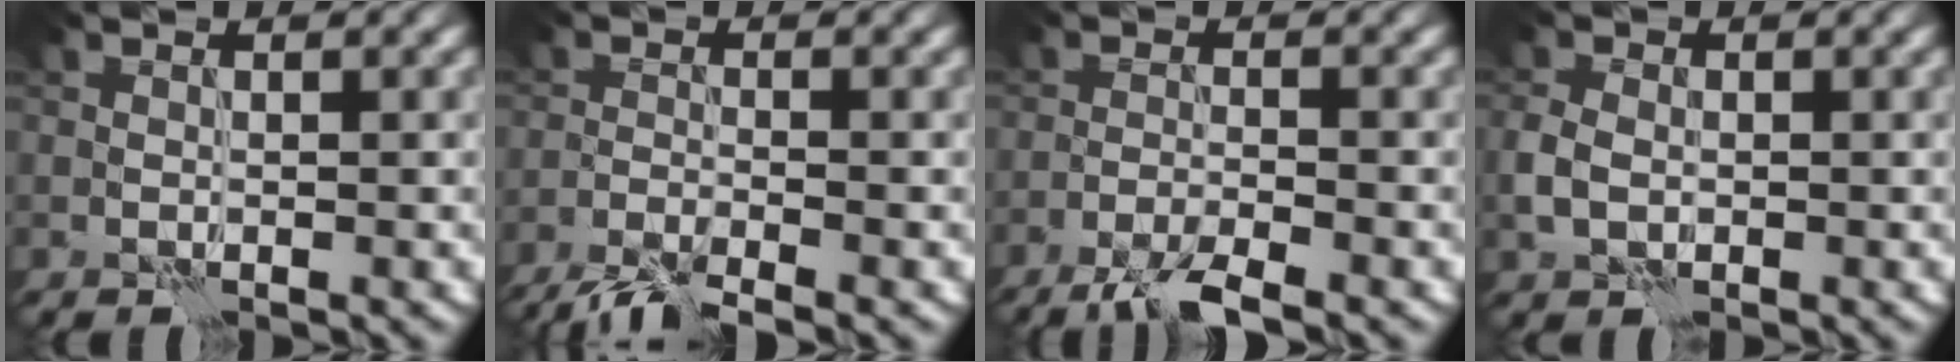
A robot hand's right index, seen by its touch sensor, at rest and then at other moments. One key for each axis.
{"total": 4.6, "fx": -3.7, "fy": 0.6, "fz": 2.6, "tx": -0.052, "ty": -0.014, "tz": -0.078}
{"total": 3.9, "fx": -2.9, "fy": 0.4, "fz": 2.5, "tx": -0.049, "ty": -0.001, "tz": -0.062}
{"total": 2.3, "fx": -0.5, "fy": 1.7, "fz": 1.5, "tx": -0.036, "ty": 0.000, "tz": -0.015}